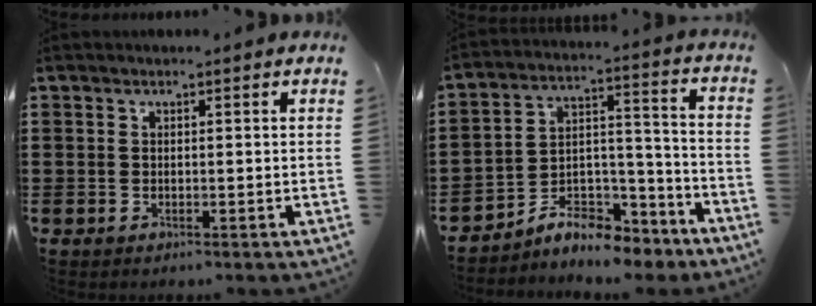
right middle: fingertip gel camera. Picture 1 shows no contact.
{"total": 7.3, "force": [-6.6, 2.4, 2.1], "torque": [-0.035, 0.013, -0.125]}